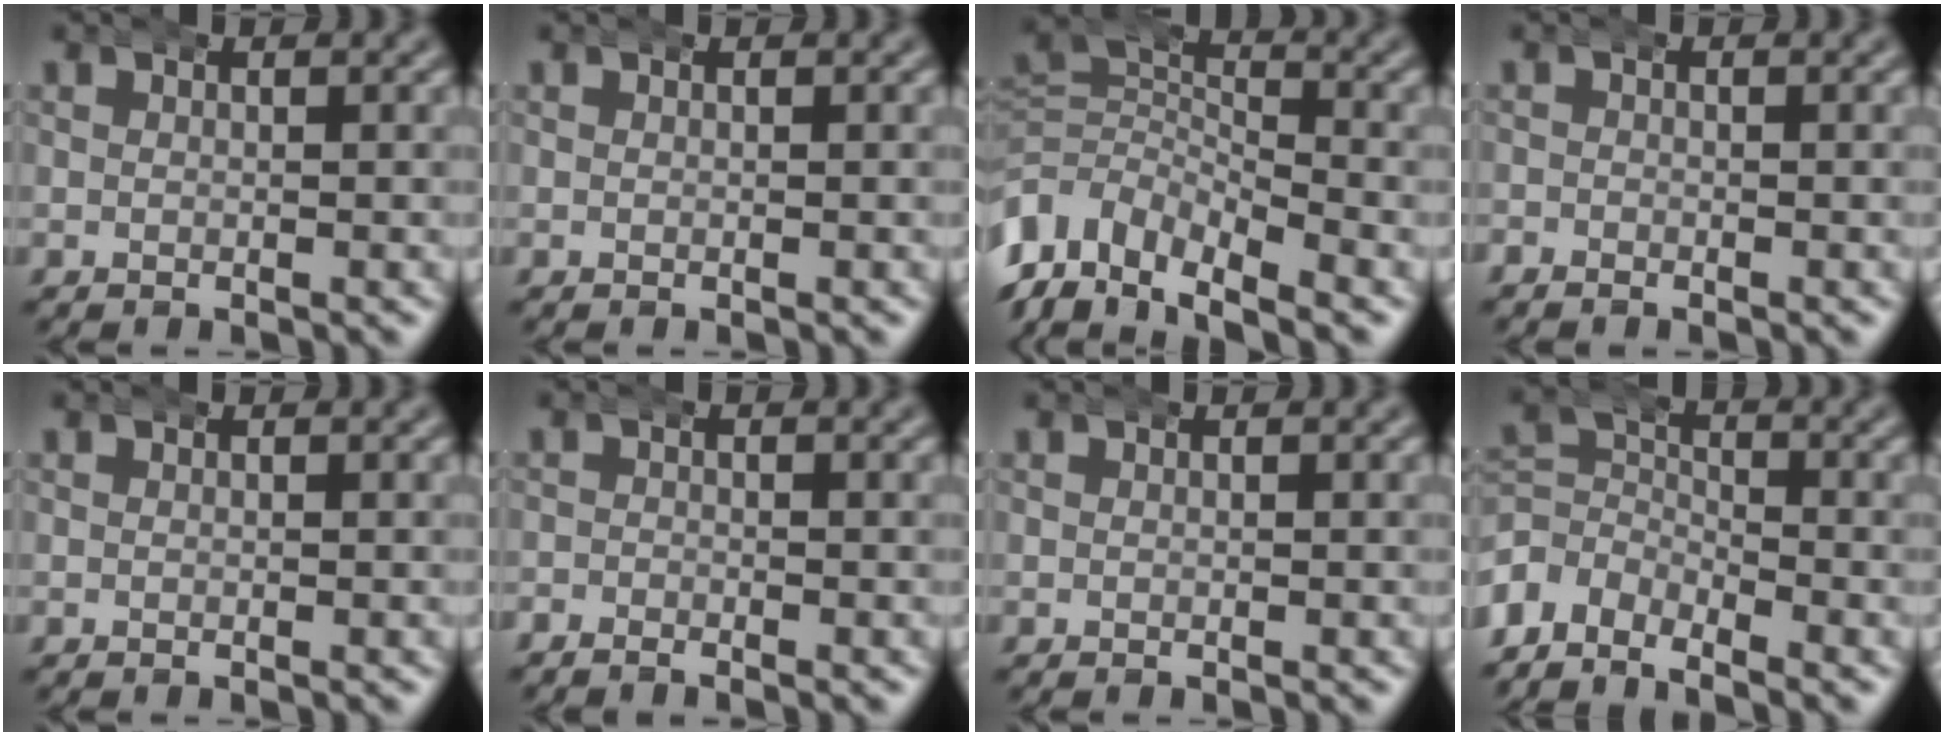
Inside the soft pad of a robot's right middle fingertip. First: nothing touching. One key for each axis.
{"total": 0.0}
{"total": 11.7, "fx": -6.7, "fy": 8.5, "fz": 4.6, "tx": -0.097, "ty": -0.042, "tz": -0.113}
{"total": 0.8, "fx": -0.7, "fy": 0.4, "fz": -0.1, "tx": -0.001, "ty": -0.004, "tz": -0.017}
{"total": 0.0}
{"total": 1.1, "fx": -1.1, "fy": 0.3, "fz": -0.1, "tx": -0.001, "ty": -0.004, "tz": -0.025}
{"total": 0.0}
{"total": 6.4, "fx": -2.8, "fy": 5.2, "fz": 2.4, "tx": -0.062, "ty": -0.026, "tz": -0.054}